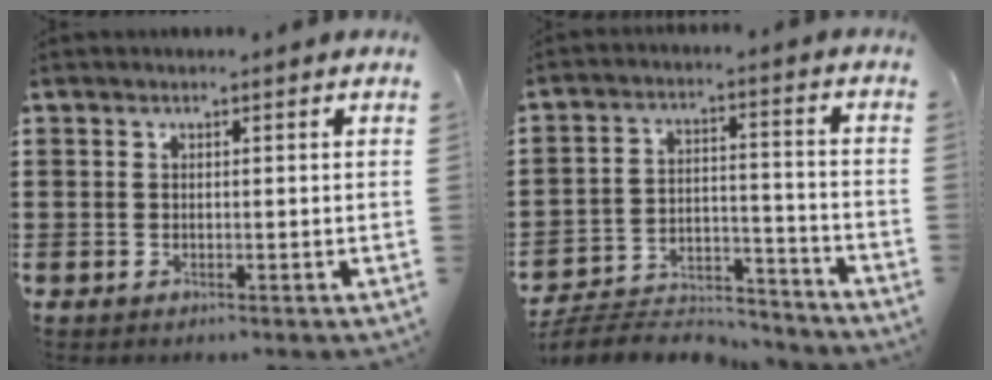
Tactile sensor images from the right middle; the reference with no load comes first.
{"total": 7.0, "force": [-6.8, 1.4, 1.4], "torque": [-0.021, 0.020, -0.131]}